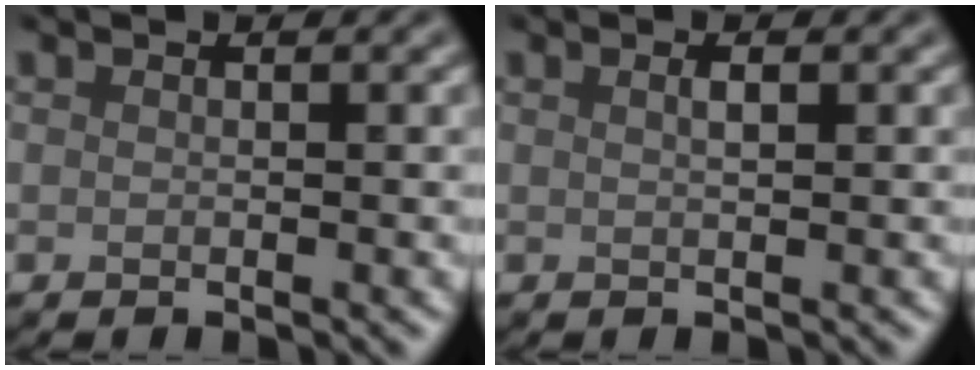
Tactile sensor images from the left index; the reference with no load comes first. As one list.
[{"total": 1.0, "force": [0.4, 0.3, 0.9], "torque": [-0.013, 0.005, 0.004]}]